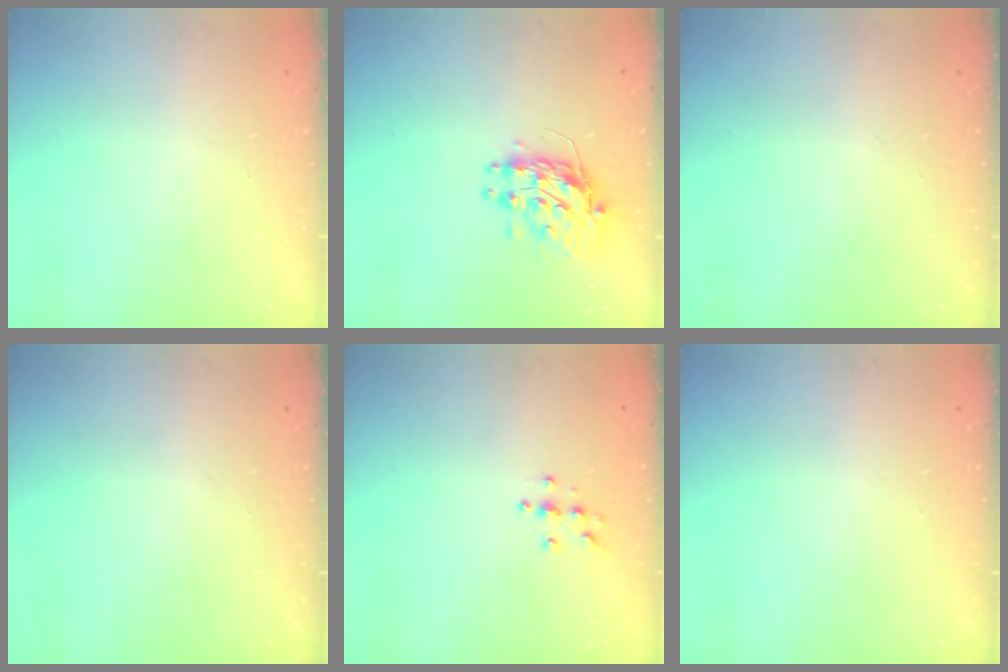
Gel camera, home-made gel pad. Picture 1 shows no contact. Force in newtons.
{"total": 10.6, "press": 10.5, "slide": 0.8}
{"total": 0.0}
{"total": 0.0}
{"total": 3.8, "press": 3.8, "slide": 0.5}
{"total": 0.0}